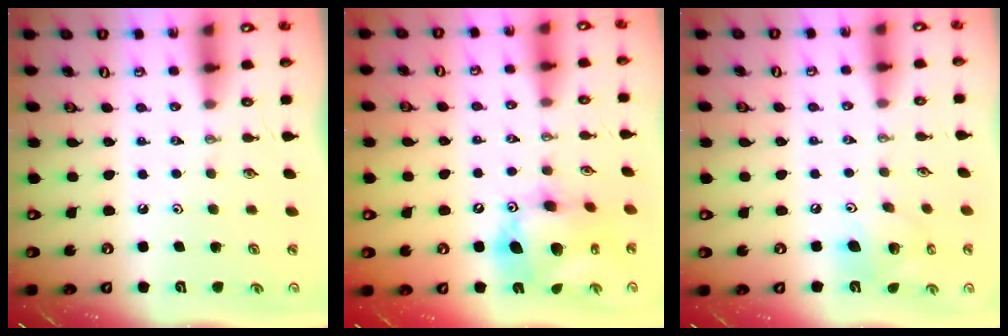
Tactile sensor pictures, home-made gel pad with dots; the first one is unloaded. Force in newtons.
{"total": 14.7, "press": 14.6, "slide": 1.3}
{"total": 12.4, "press": 12.2, "slide": 2.1}